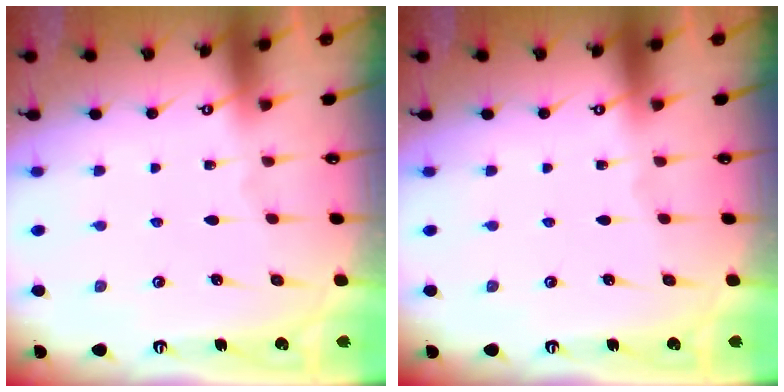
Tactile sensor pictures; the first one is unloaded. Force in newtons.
{"total": 0.0}